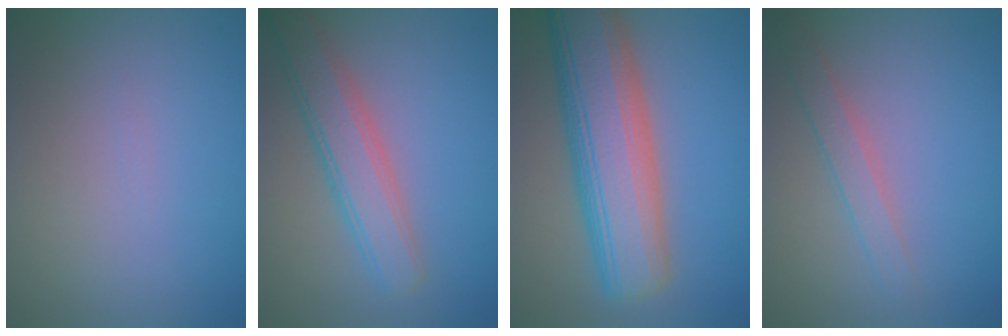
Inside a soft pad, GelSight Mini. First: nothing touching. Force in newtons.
{"total": 4.8, "press": 4.8, "slide": 0.2}
{"total": 10.2, "press": 10.2, "slide": 0.5}
{"total": 2.1, "press": 2.1, "slide": 0.0}